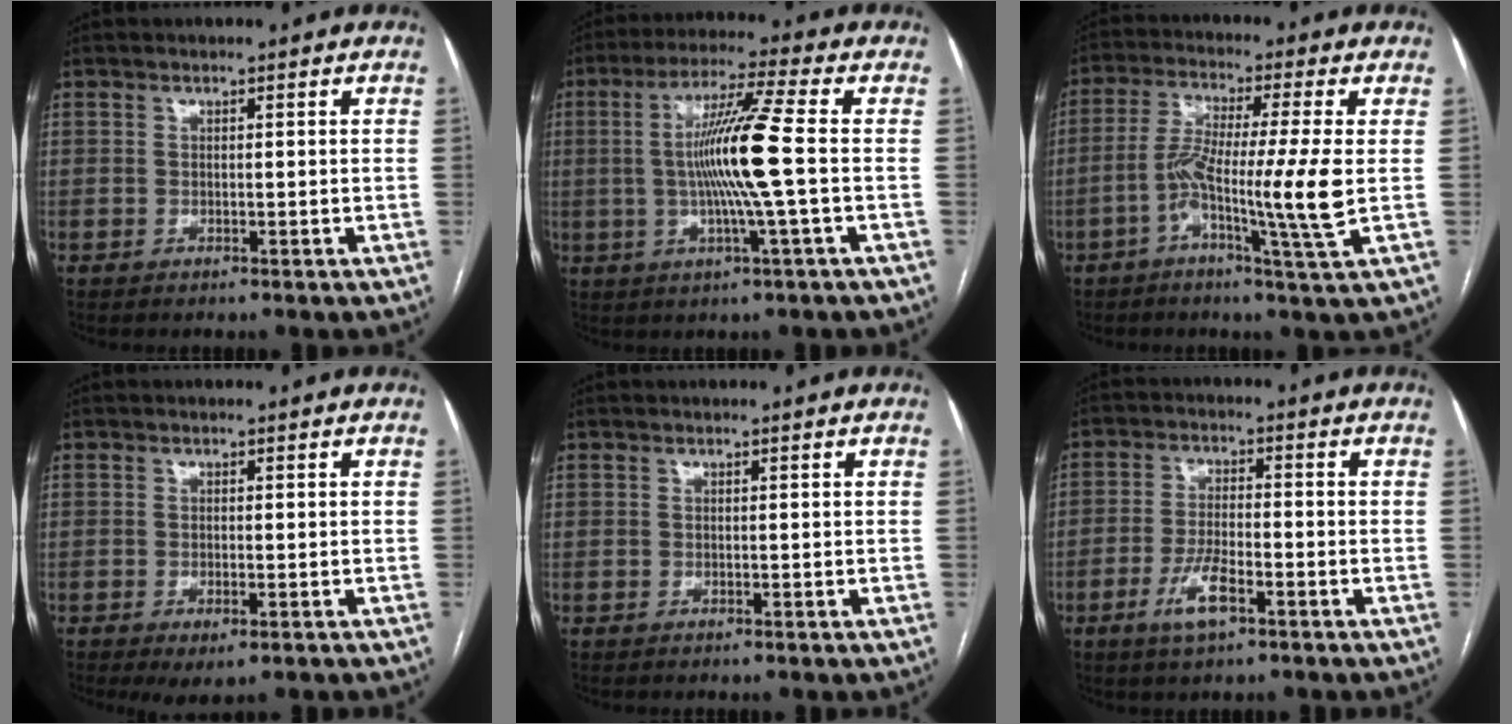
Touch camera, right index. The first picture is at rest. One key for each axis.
{"total": 11.5, "fx": -0.3, "fy": -1.2, "fz": 11.4, "tx": -0.217, "ty": -0.001, "tz": -0.009}
{"total": 10.8, "fx": -2.2, "fy": -0.9, "fz": 10.6, "tx": -0.206, "ty": -0.005, "tz": -0.047}
{"total": 3.2, "fx": -1.7, "fy": 1.1, "fz": 2.5, "tx": -0.038, "ty": -0.006, "tz": -0.018}
{"total": 0.0}
{"total": 6.0, "fx": -3.1, "fy": 1.8, "fz": 4.8, "tx": -0.098, "ty": -0.003, "tz": -0.056}